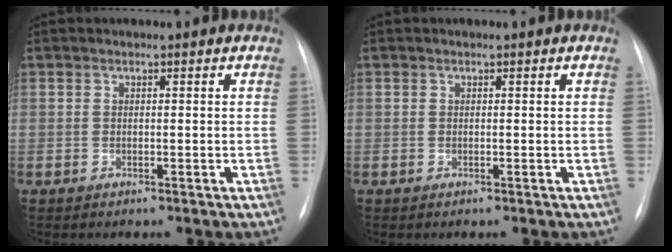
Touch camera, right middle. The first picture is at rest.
{"total": 0.0}